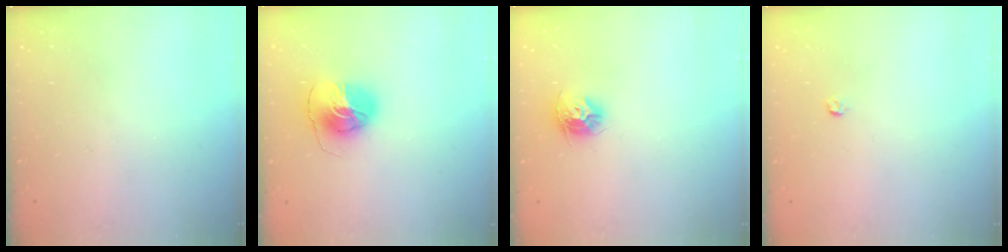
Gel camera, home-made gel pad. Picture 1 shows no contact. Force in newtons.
{"total": 9.1, "press": 9.1, "slide": 0.8}
{"total": 9.9, "press": 9.9, "slide": 0.5}
{"total": 3.0, "press": 2.9, "slide": 0.4}